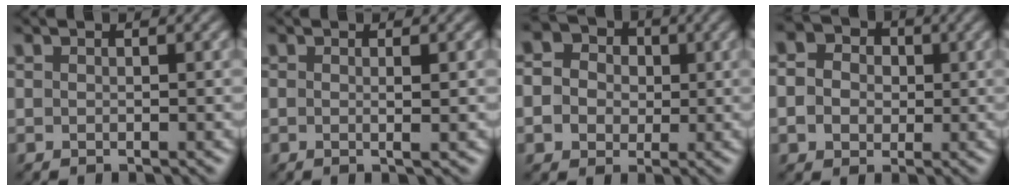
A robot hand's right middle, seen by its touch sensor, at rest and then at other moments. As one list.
[{"total": 1.3, "force": [0.0, 0.2, 1.3], "torque": [-0.018, 0.000, -0.003]}, {"total": 5.9, "force": [0.6, 5.3, 2.5], "torque": [-0.038, 0.028, -0.019]}, {"total": 5.5, "force": [0.9, 4.7, 2.7], "torque": [-0.046, 0.027, -0.009]}]